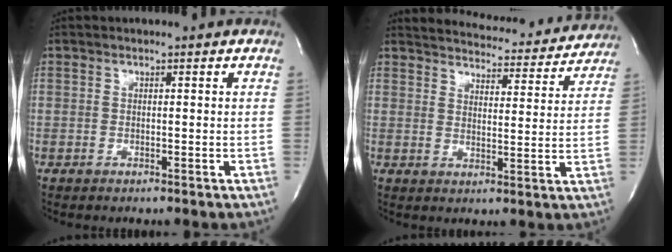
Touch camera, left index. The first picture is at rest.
{"total": 16.2, "force": [15.6, 3.2, 3.0], "torque": [-0.029, -0.015, 0.185]}